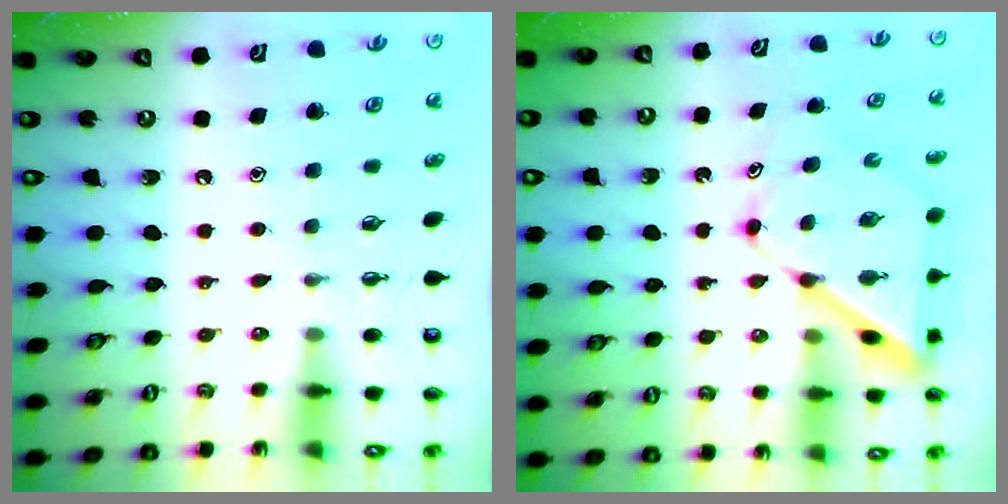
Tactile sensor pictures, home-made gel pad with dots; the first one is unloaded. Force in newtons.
{"total": 10.1, "press": 10.1, "slide": 1.0}